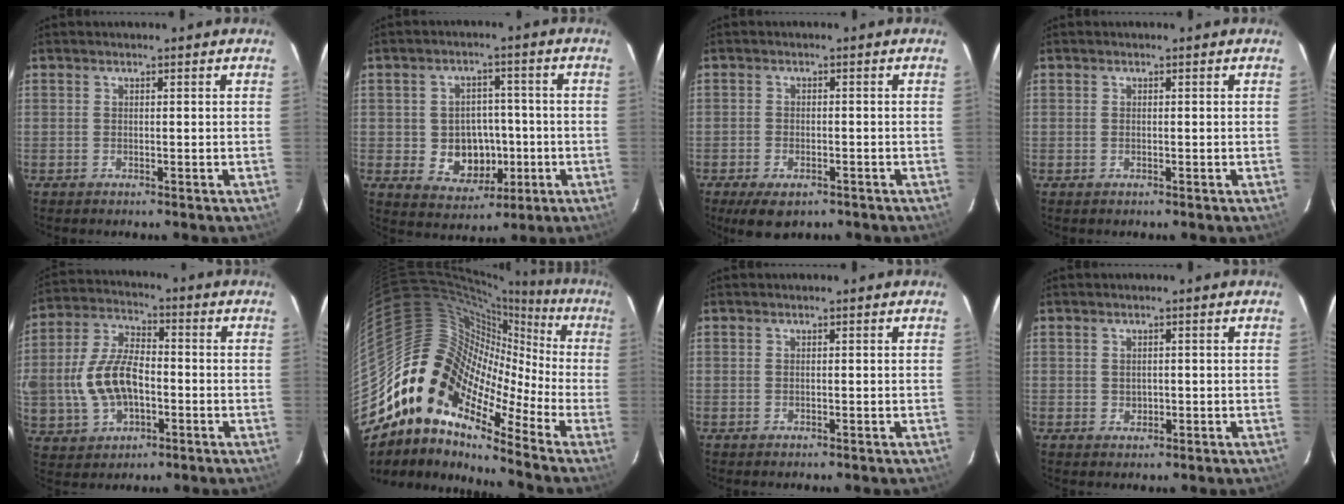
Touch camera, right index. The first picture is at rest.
{"total": 8.8, "force": [-1.8, 7.4, 4.2], "torque": [-0.094, 0.007, -0.009]}
{"total": 6.3, "force": [-4.3, 3.0, 3.5], "torque": [-0.084, -0.019, -0.068]}
{"total": 0.0}
{"total": 15.3, "force": [-2.5, 9.7, 11.5], "torque": [-0.253, 0.012, -0.033]}
{"total": 12.9, "force": [-5.9, 8.0, 8.2], "torque": [-0.104, 0.017, -0.136]}
{"total": 0.0}
{"total": 1.4, "force": [0.0, 1.3, 0.5], "torque": [-0.005, 0.001, 0.004]}